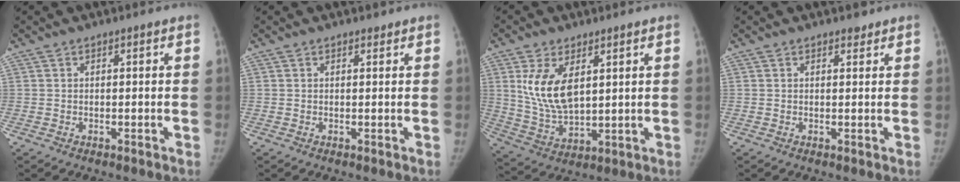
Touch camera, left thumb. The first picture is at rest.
{"total": 0.6, "force": [0.6, 0.3, 0.1], "torque": [-0.004, -0.006, 0.008]}
{"total": 11.2, "force": [3.7, 6.0, 8.7], "torque": [-0.159, -0.020, 0.084]}
{"total": 1.2, "force": [1.0, 0.6, 0.3], "torque": [0.001, -0.007, 0.012]}